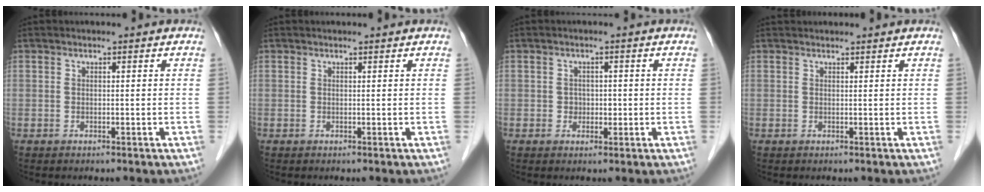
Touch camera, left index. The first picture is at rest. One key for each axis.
{"total": 0.5, "fx": 0.5, "fy": 0.0, "fz": 0.0, "tx": -0.004, "ty": 0.003, "tz": 0.009}
{"total": 1.8, "fx": -0.2, "fy": 1.5, "fz": 0.9, "tx": -0.013, "ty": 0.002, "tz": 0.000}
{"total": 2.3, "fx": 2.2, "fy": 0.4, "fz": 0.3, "tx": -0.004, "ty": 0.025, "tz": 0.033}